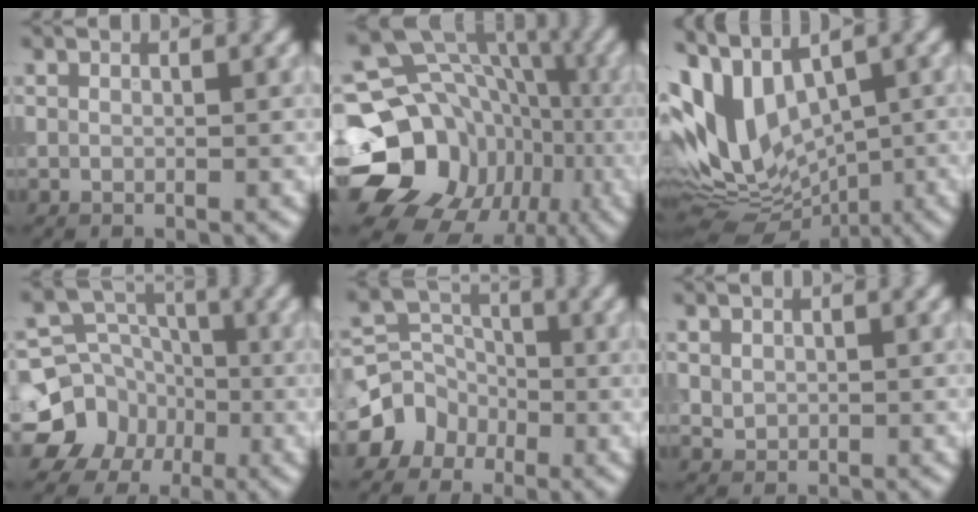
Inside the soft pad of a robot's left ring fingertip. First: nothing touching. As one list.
[{"total": 20.6, "force": [-4.4, 17.8, 9.4], "torque": [-0.154, -0.004, -0.090]}, {"total": 10.1, "force": [1.7, 6.1, 7.9], "torque": [-0.163, -0.004, 0.028]}, {"total": 8.3, "force": [-3.3, 7.2, 2.2], "torque": [-0.026, -0.002, -0.084]}, {"total": 5.0, "force": [-2.5, 4.2, 1.2], "torque": [0.009, 0.013, -0.060]}, {"total": 1.0, "force": [0.3, 0.9, 0.3], "torque": [-0.004, -0.003, 0.008]}]